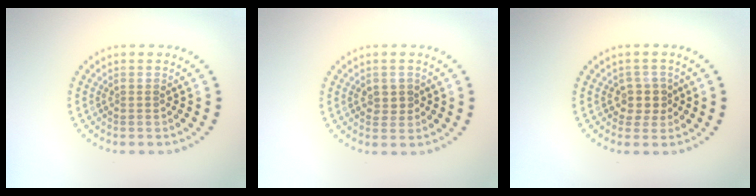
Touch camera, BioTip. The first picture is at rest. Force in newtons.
{"total": 1.3, "press": 1.3, "slide": 0.3}
{"total": 2.2, "press": 1.9, "slide": 1.2}